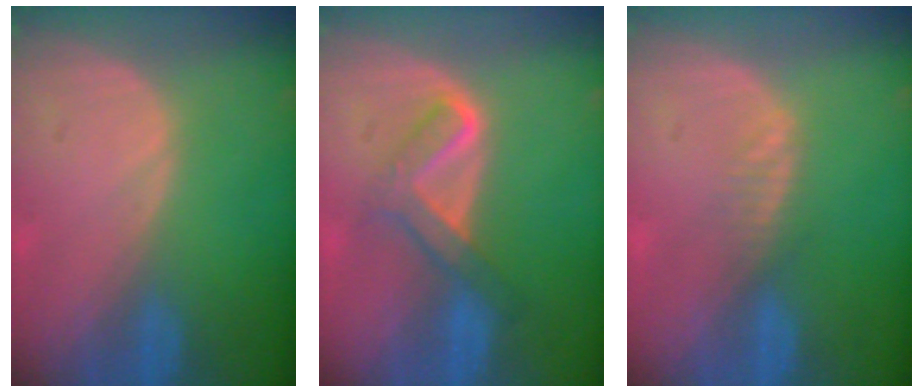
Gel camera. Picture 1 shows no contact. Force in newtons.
{"total": 5.2, "press": 5.2, "slide": 0.4}
{"total": 1.6, "press": 1.6, "slide": 0.1}